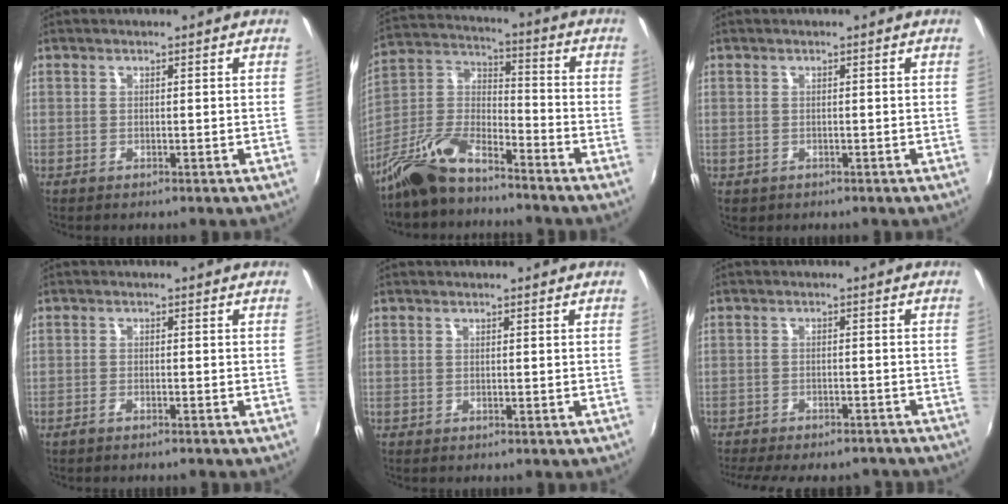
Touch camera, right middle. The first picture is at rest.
{"total": 13.0, "force": [-9.8, 4.7, 7.3], "torque": [-0.170, 0.004, -0.194]}
{"total": 0.7, "force": [-0.2, 0.6, 0.4], "torque": [-0.007, -0.004, -0.003]}
{"total": 2.1, "force": [-1.8, 0.4, 0.9], "torque": [-0.028, -0.003, -0.037]}
{"total": 0.0}
{"total": 14.8, "force": [-12.8, 4.1, 6.1], "torque": [-0.135, -0.017, -0.168]}